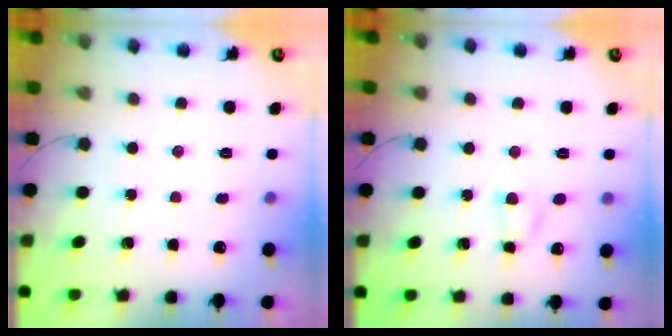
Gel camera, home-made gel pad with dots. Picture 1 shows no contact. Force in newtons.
{"total": 3.1, "press": 2.8, "slide": 1.3}